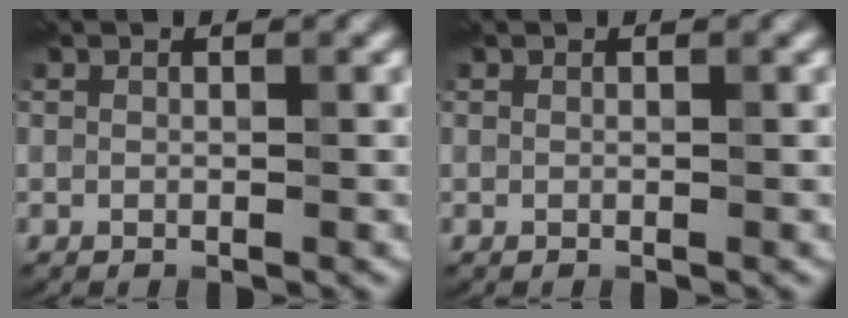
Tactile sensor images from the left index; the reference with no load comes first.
{"total": 0.0}